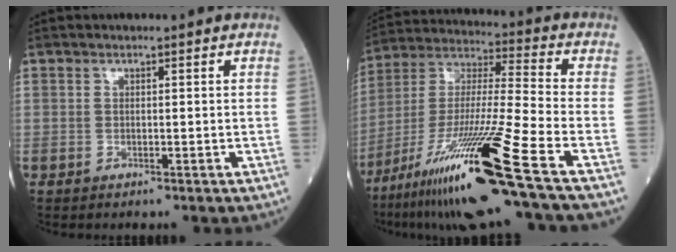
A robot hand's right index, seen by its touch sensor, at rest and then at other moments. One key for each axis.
{"total": 22.7, "fx": -13.4, "fy": -1.3, "fz": 18.3, "tx": -0.353, "ty": -0.045, "tz": -0.247}